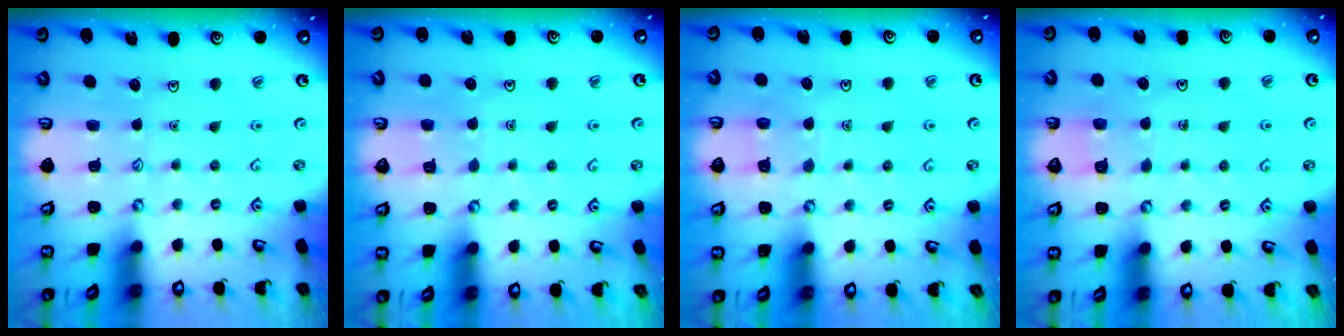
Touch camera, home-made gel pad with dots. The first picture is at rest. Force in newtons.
{"total": 3.1, "press": 3.1, "slide": 0.3}
{"total": 4.5, "press": 4.5, "slide": 0.4}
{"total": 3.0, "press": 3.0, "slide": 0.2}